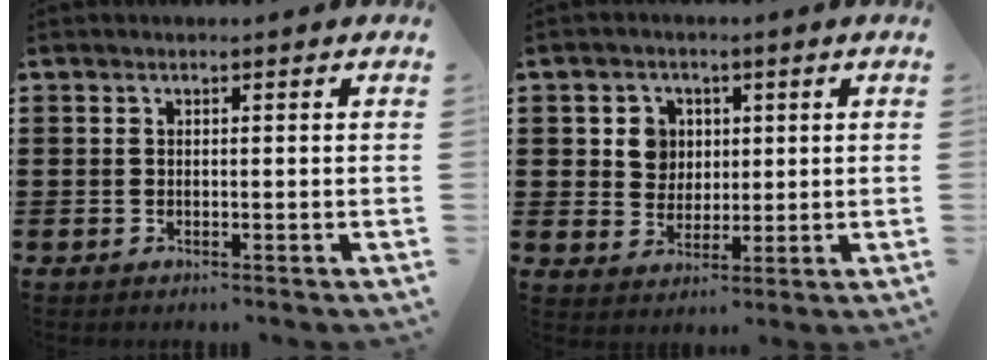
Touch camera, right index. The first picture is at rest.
{"total": 4.7, "force": [1.1, 4.4, 1.3], "torque": [-0.046, 0.017, 0.017]}